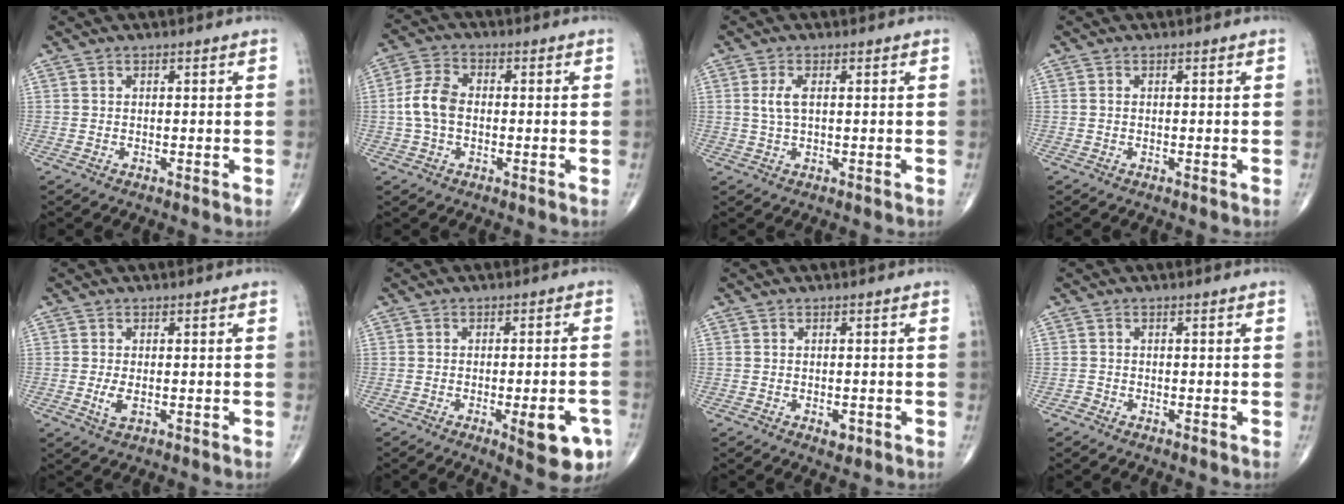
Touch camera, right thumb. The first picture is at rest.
{"total": 6.8, "force": [-0.5, 4.4, 5.1], "torque": [-0.109, 0.020, -0.018]}
{"total": 3.1, "force": [0.6, 1.2, 2.8], "torque": [-0.066, 0.004, 0.012]}
{"total": 0.0}
{"total": 2.6, "force": [-0.4, 1.3, 2.2], "torque": [-0.047, -0.005, -0.007]}
{"total": 9.3, "force": [-3.8, 2.7, 8.1], "torque": [-0.086, 0.009, -0.042]}
{"total": 1.7, "force": [-0.7, 1.0, 1.1], "torque": [-0.011, 0.001, -0.007]}
{"total": 0.7, "force": [-0.6, 0.4, -0.1], "torque": [0.003, 0.001, -0.017]}